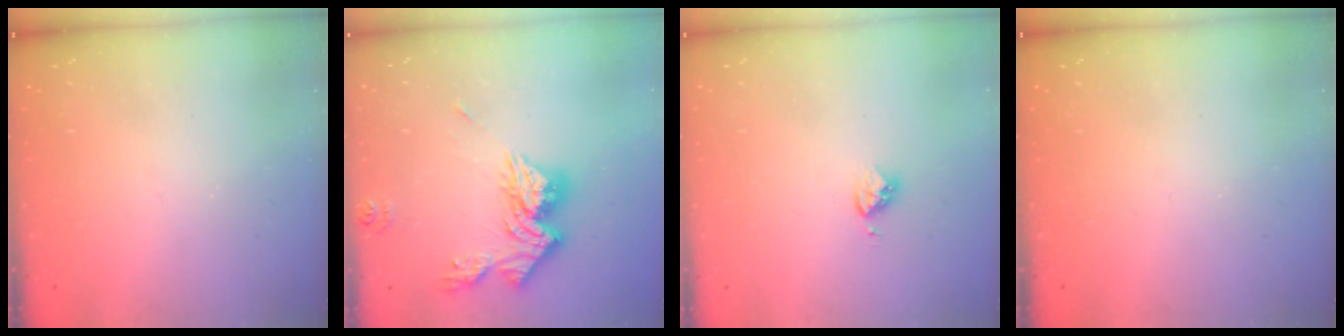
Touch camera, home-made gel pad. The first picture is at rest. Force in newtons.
{"total": 14.4, "press": 14.4, "slide": 1.5}
{"total": 3.9, "press": 3.8, "slide": 0.4}
{"total": 0.0}